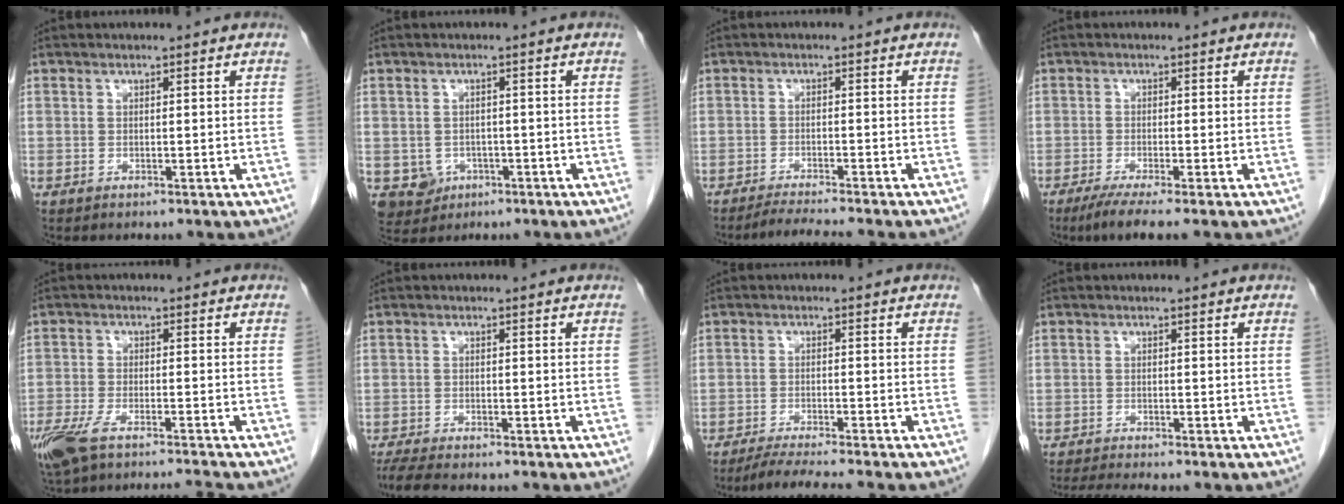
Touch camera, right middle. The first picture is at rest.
{"total": 4.3, "force": [-1.5, 3.9, 1.0], "torque": [-0.017, 0.002, -0.016]}
{"total": 5.0, "force": [-4.5, -1.1, 2.0], "torque": [-0.029, -0.017, -0.072]}
{"total": 4.9, "force": [-3.4, -0.2, 3.5], "torque": [-0.060, -0.016, -0.060]}
{"total": 9.3, "force": [-7.7, 0.3, 5.1], "torque": [-0.093, -0.014, -0.132]}
{"total": 4.4, "force": [-3.8, 0.2, 2.2], "torque": [-0.046, -0.018, -0.066]}
{"total": 6.7, "force": [-5.8, -1.2, 3.1], "torque": [-0.044, -0.022, -0.094]}
{"total": 3.7, "force": [-3.3, -0.7, 1.5], "torque": [-0.032, -0.018, -0.058]}